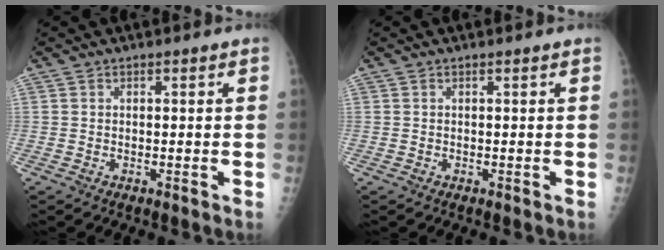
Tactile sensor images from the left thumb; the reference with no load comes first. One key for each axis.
{"total": 0.0}